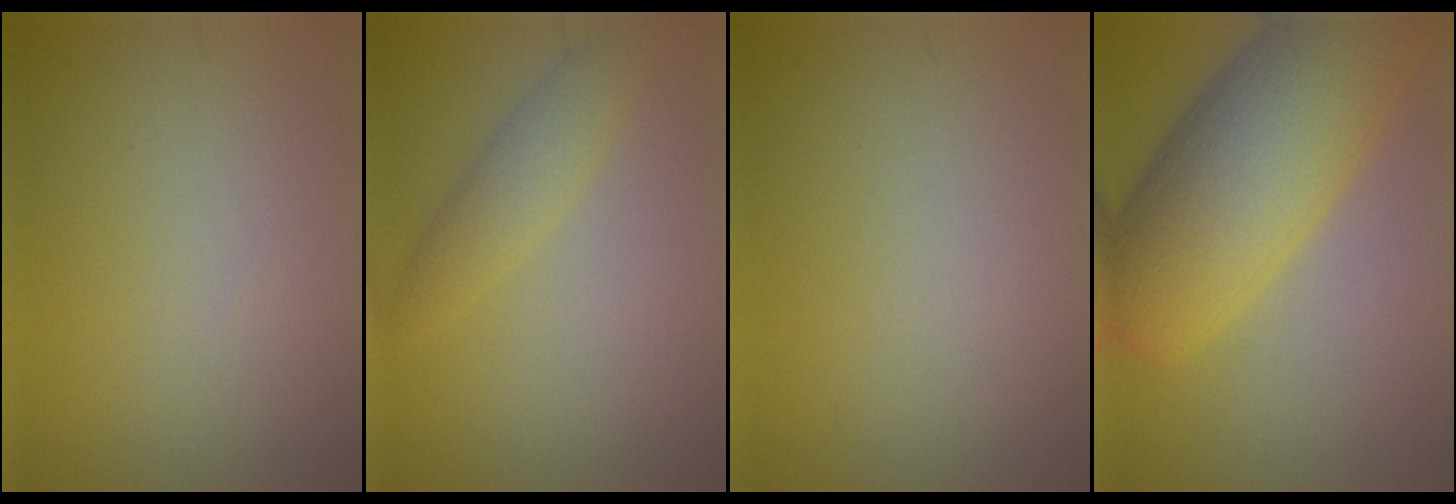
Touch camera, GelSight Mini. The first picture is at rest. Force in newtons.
{"total": 2.5, "press": 2.5, "slide": 0.2}
{"total": 0.0}
{"total": 12.0, "press": 12.0, "slide": 0.5}